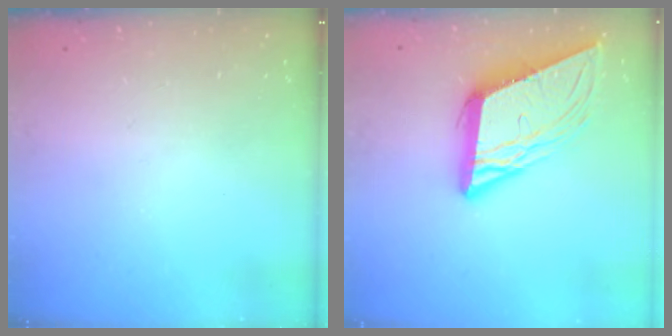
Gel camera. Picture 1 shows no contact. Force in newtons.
{"total": 11.6, "press": 11.2, "slide": 2.9}